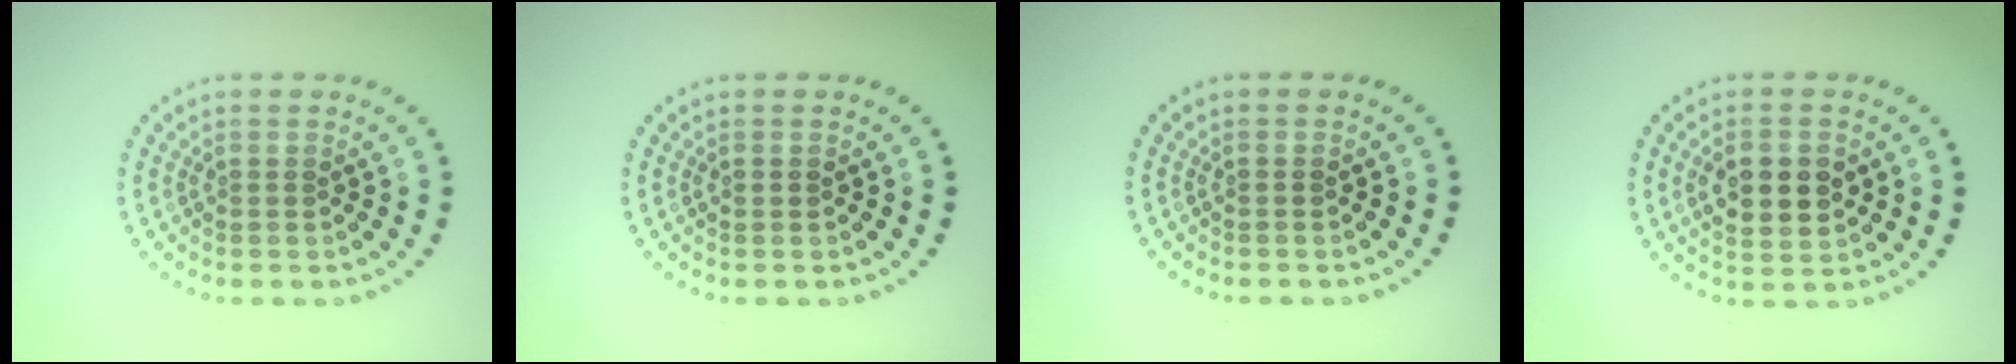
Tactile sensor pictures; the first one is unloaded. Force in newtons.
{"total": 0.5, "press": 0.4, "slide": 0.3}
{"total": 0.0}
{"total": 4.2, "press": 4.2, "slide": 0.2}